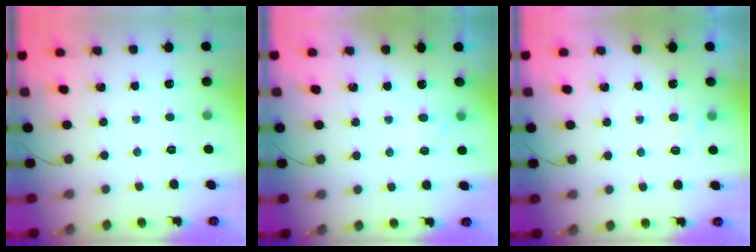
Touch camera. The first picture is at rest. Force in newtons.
{"total": 3.8, "press": 3.6, "slide": 1.3}
{"total": 2.1, "press": 1.6, "slide": 1.3}